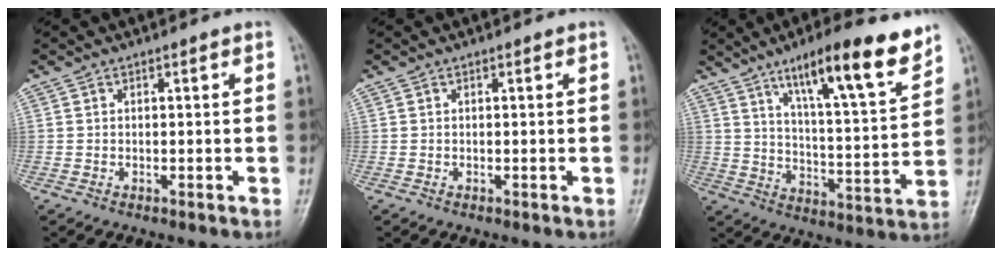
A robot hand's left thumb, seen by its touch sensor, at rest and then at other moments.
{"total": 0.0}
{"total": 16.9, "force": [11.2, 3.2, 12.3], "torque": [-0.168, -0.056, 0.181]}